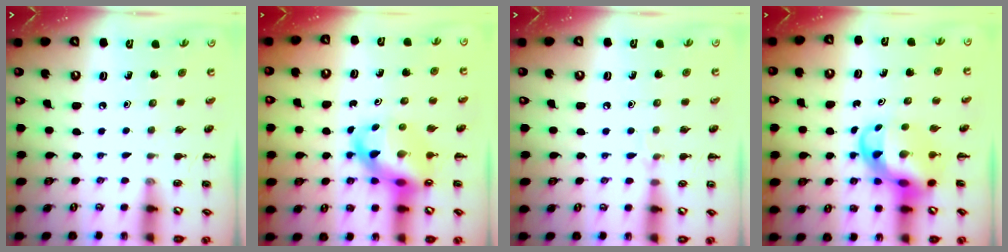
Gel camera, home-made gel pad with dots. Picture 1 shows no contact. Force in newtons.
{"total": 11.4, "press": 11.0, "slide": 3.2}
{"total": 4.4, "press": 4.1, "slide": 1.5}
{"total": 6.7, "press": 6.4, "slide": 1.8}